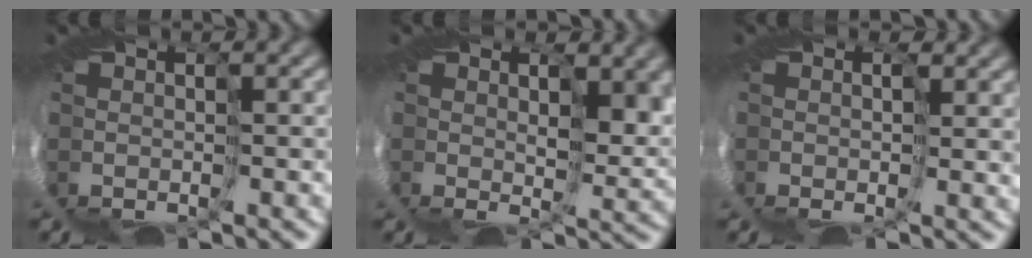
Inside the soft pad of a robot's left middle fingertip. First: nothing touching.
{"total": 6.2, "force": [2.5, 3.6, 4.4], "torque": [-0.082, -0.011, 0.055]}
{"total": 2.1, "force": [1.1, 1.0, 1.5], "torque": [-0.041, 0.005, 0.017]}